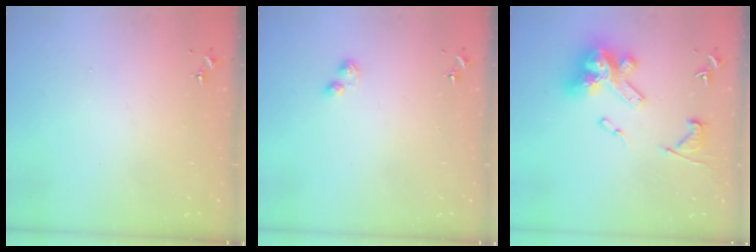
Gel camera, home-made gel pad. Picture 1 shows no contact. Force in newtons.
{"total": 2.9, "press": 2.9, "slide": 0.4}
{"total": 20.0, "press": 19.9, "slide": 1.9}